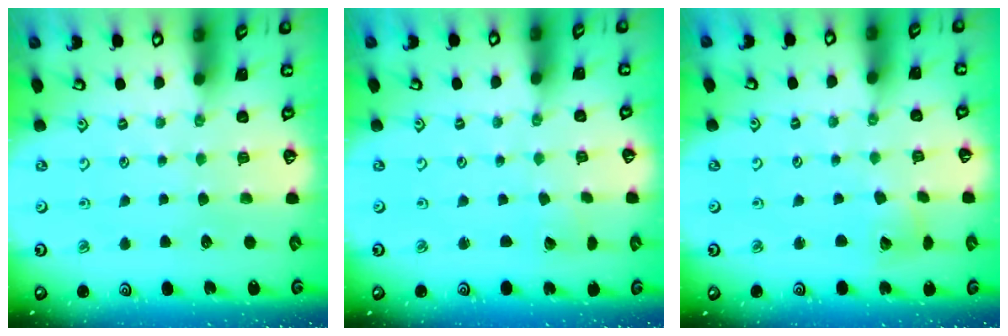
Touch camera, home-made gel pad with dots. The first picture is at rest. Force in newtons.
{"total": 1.6, "press": 1.6, "slide": 0.0}
{"total": 4.7, "press": 4.6, "slide": 0.6}